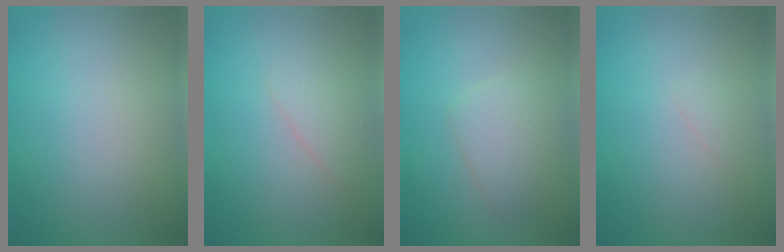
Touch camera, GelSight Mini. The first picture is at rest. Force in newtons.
{"total": 1.7, "press": 1.7, "slide": 0.1}
{"total": 2.6, "press": 2.6, "slide": 0.1}
{"total": 0.6, "press": 0.6, "slide": 0.0}